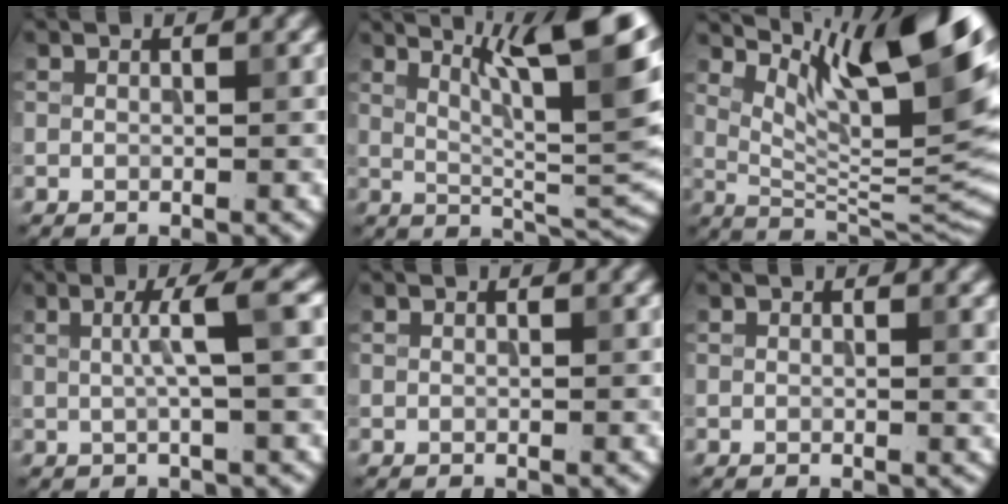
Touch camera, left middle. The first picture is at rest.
{"total": 11.5, "force": [6.0, 2.4, 9.5], "torque": [-0.116, 0.010, 0.095]}
{"total": 12.9, "force": [6.7, 3.3, 10.5], "torque": [-0.160, 0.006, 0.121]}
{"total": 3.4, "force": [0.4, 0.3, 3.3], "torque": [-0.052, 0.007, 0.004]}
{"total": 0.0}
{"total": 0.9, "force": [0.3, 0.2, 0.9], "torque": [-0.010, -0.003, 0.004]}